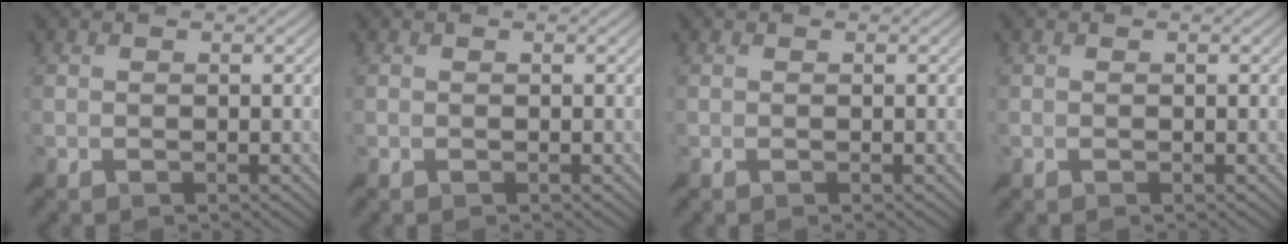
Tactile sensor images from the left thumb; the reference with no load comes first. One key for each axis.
{"total": 0.0}
{"total": 0.0}
{"total": 0.0}